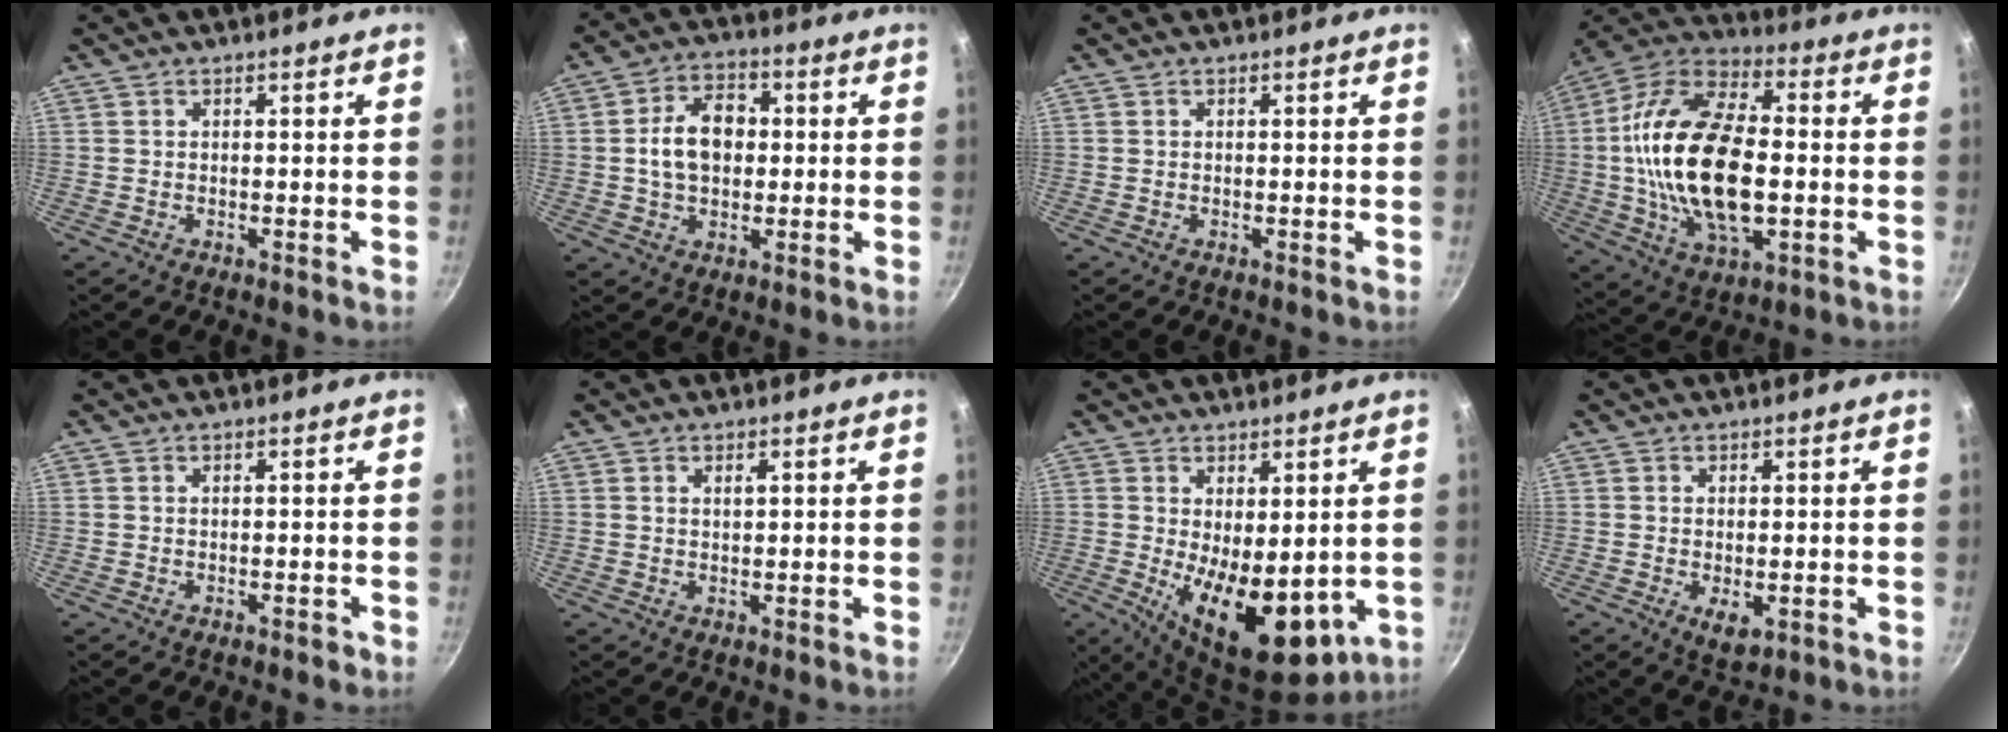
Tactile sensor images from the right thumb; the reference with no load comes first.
{"total": 10.0, "force": [0.5, 7.1, 7.1], "torque": [-0.094, 0.018, 0.001]}
{"total": 0.0}
{"total": 24.6, "force": [-1.2, 13.0, 20.8], "torque": [-0.390, 0.025, -0.026]}
{"total": 0.7, "force": [-0.5, 0.3, 0.5], "torque": [-0.003, 0.007, -0.003]}
{"total": 1.2, "force": [0.5, 0.6, 0.9], "torque": [-0.011, 0.002, 0.010]}
{"total": 14.5, "force": [-1.2, 7.3, 12.4], "torque": [-0.165, -0.028, 0.001]}
{"total": 3.9, "force": [-0.9, 2.1, 3.2], "torque": [-0.051, -0.013, -0.008]}